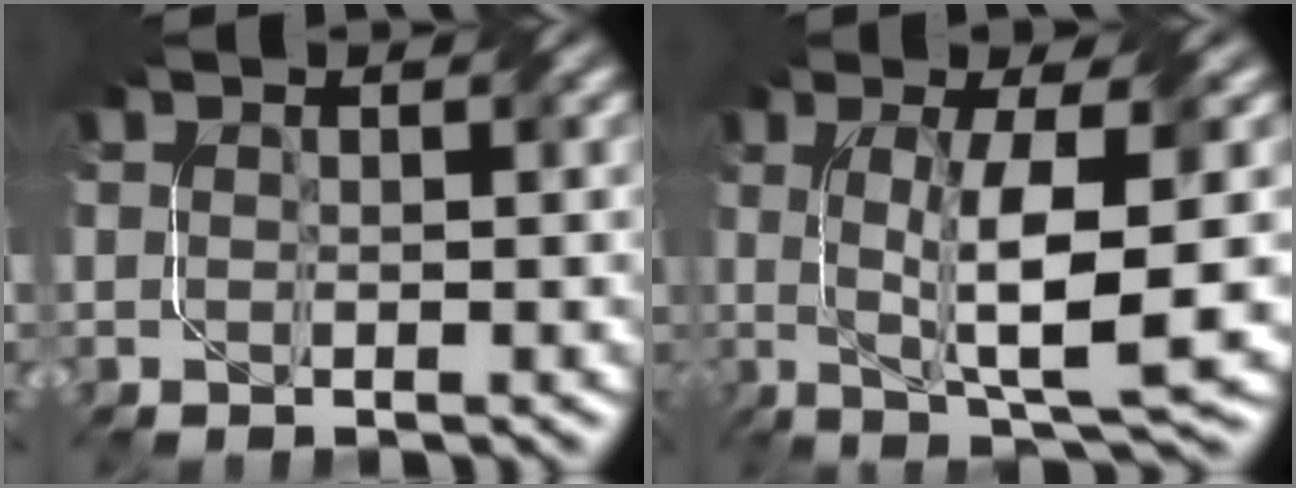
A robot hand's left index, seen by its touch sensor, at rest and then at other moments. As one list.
[{"total": 8.4, "force": [0.0, 1.5, 8.3], "torque": [-0.135, 0.001, 0.007]}]